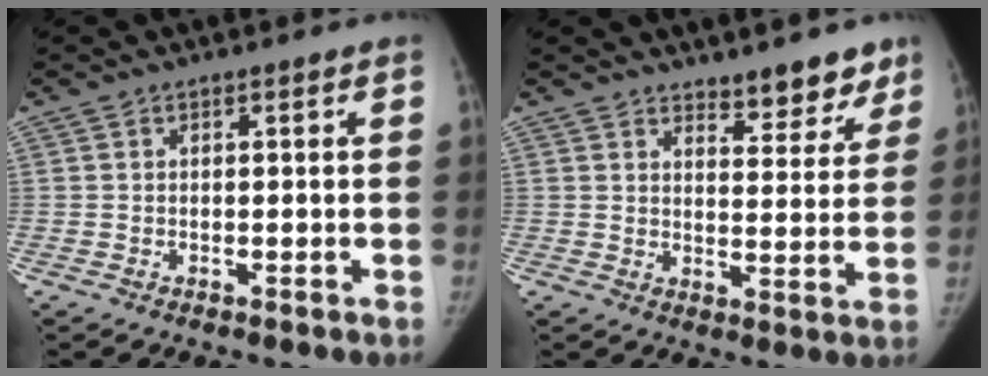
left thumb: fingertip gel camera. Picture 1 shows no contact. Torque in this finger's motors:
{"motor_torque": [-0.03, 0.05, 0.30, -0.18, 0.01]}